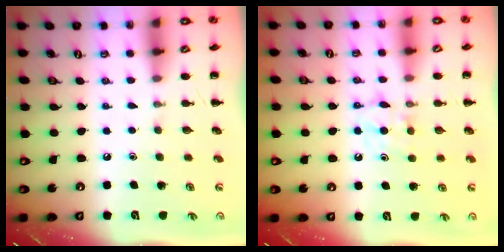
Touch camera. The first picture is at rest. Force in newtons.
{"total": 6.2, "press": 5.9, "slide": 1.9}